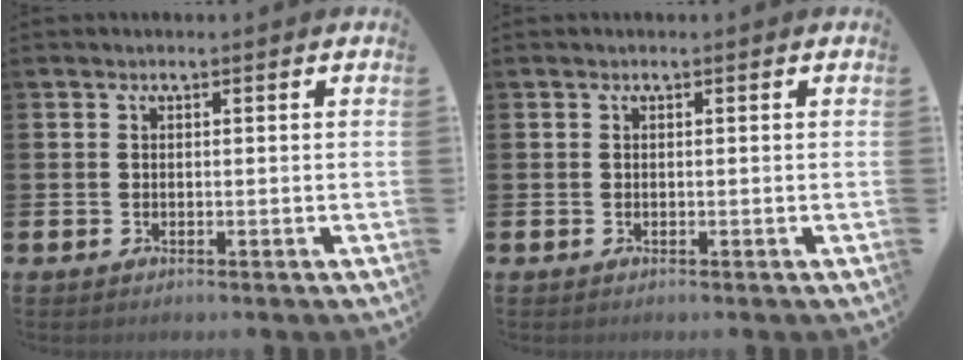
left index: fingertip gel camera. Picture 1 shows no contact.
{"total": 0.0}